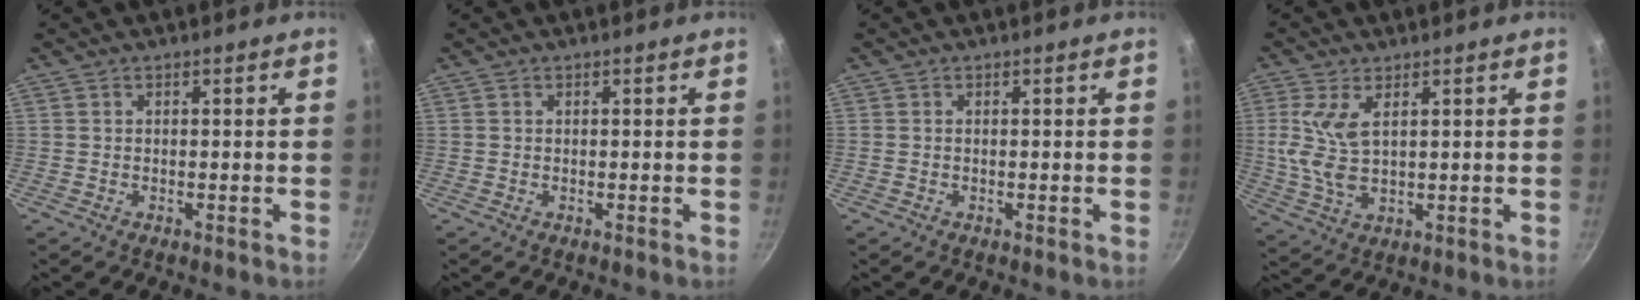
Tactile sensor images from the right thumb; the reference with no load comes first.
{"total": 0.0}
{"total": 0.0}
{"total": 8.1, "force": [2.1, 4.1, 6.6], "torque": [-0.139, -0.011, 0.048]}